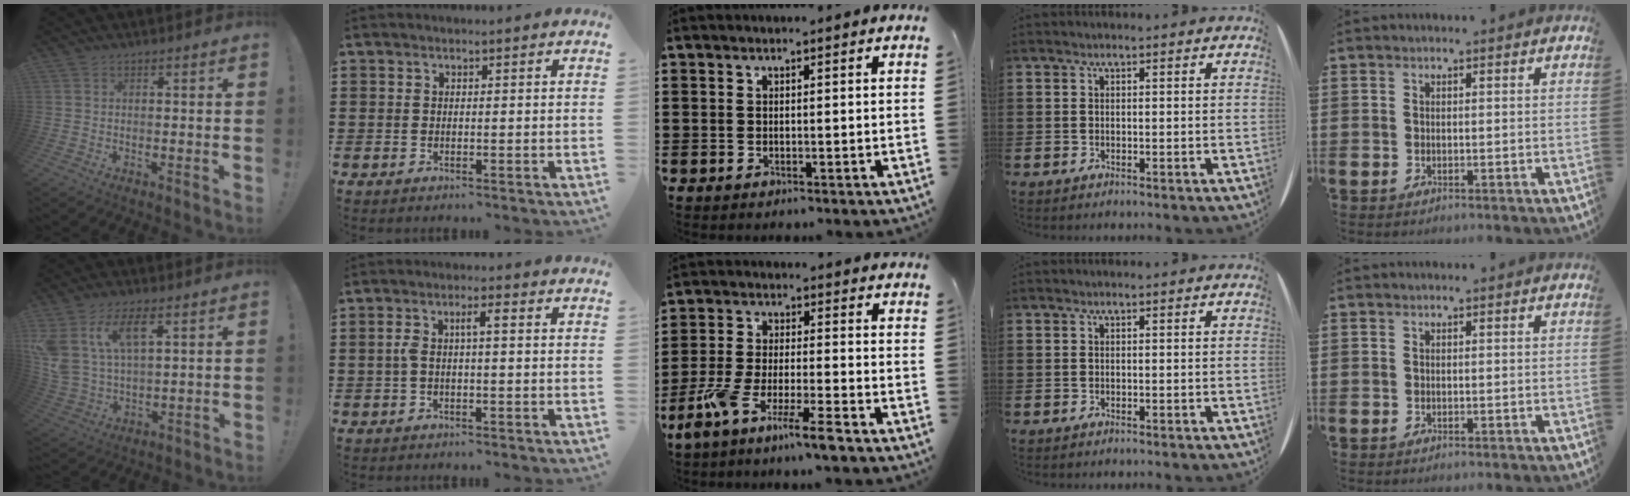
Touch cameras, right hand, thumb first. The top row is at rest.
{"thumb": {"total": 11.8, "force": [6.1, 5.8, 8.2], "torque": [-0.173, -0.024, 0.111]}, "index": {"total": 3.3, "force": [-0.2, 0.7, 3.2], "torque": [-0.075, 0.002, -0.012]}, "middle": {"total": 7.8, "force": [-6.2, -0.1, 4.7], "torque": [-0.108, -0.015, -0.122]}}